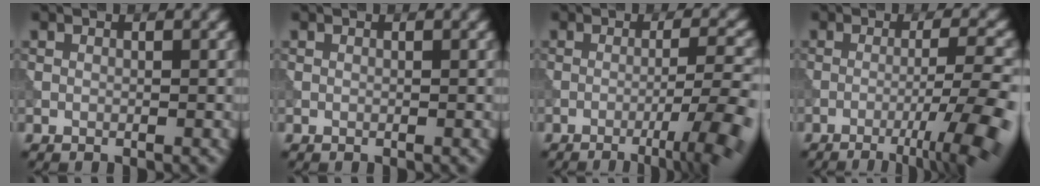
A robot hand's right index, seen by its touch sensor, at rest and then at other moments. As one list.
[{"total": 0.0}, {"total": 6.9, "force": [-3.2, 1.1, 6.0], "torque": [-0.083, 0.005, -0.048]}, {"total": 8.5, "force": [-4.1, 1.4, 7.4], "torque": [-0.102, 0.003, -0.059]}]